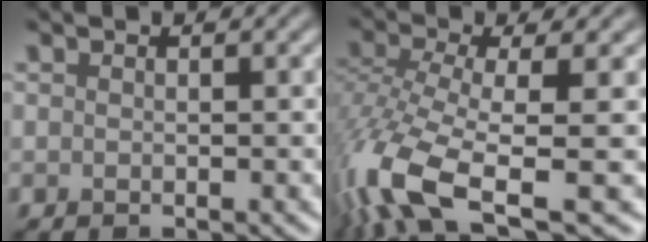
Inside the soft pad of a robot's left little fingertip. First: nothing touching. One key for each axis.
{"total": 10.6, "fx": -4.9, "fy": 3.7, "fz": 8.6, "tx": -0.191, "ty": -0.014, "tz": -0.095}